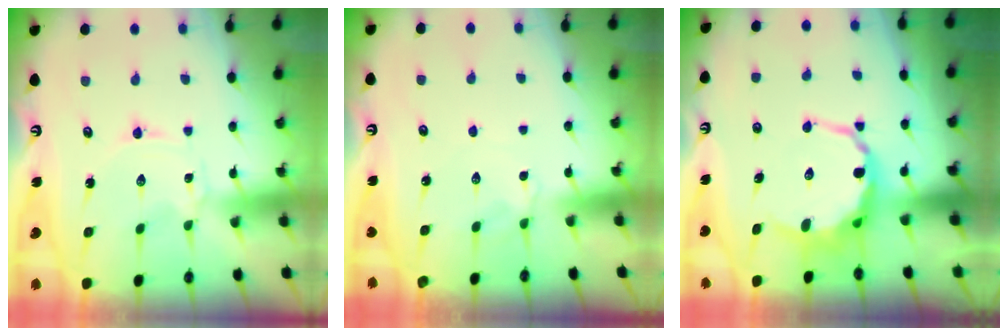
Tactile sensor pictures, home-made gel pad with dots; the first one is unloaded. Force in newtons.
{"total": 2.7, "press": 2.6, "slide": 0.6}
{"total": 8.6, "press": 8.3, "slide": 1.9}